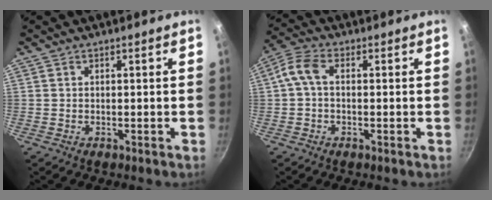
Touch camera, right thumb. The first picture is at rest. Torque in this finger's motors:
{"motor_torque": [0.06, 0.05, 0.08, -0.07, 0.08]}